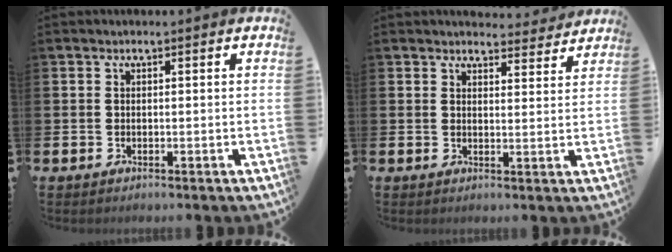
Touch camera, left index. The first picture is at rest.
{"total": 3.9, "force": [3.8, 0.7, 0.1], "torque": [0.010, -0.029, 0.066]}